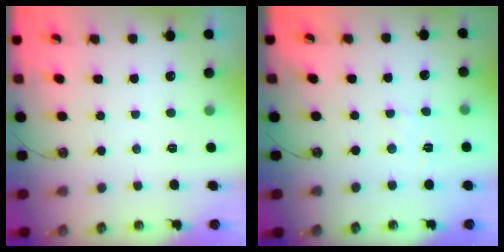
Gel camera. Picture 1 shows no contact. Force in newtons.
{"total": 3.9, "press": 3.9, "slide": 0.5}